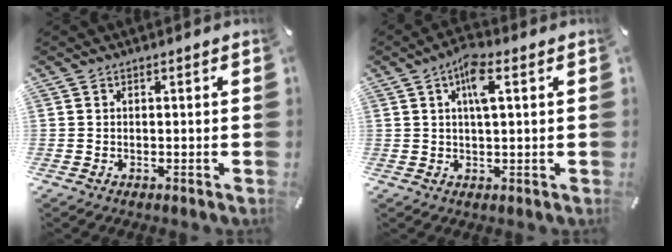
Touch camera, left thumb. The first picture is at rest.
{"total": 6.4, "force": [2.1, 2.1, 5.7], "torque": [-0.110, 0.005, 0.033]}